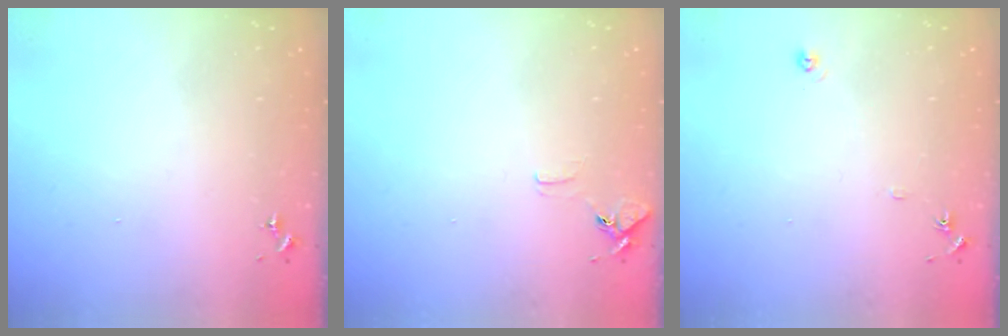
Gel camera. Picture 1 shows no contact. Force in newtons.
{"total": 6.2, "press": 6.1, "slide": 0.6}
{"total": 5.8, "press": 5.8, "slide": 0.6}